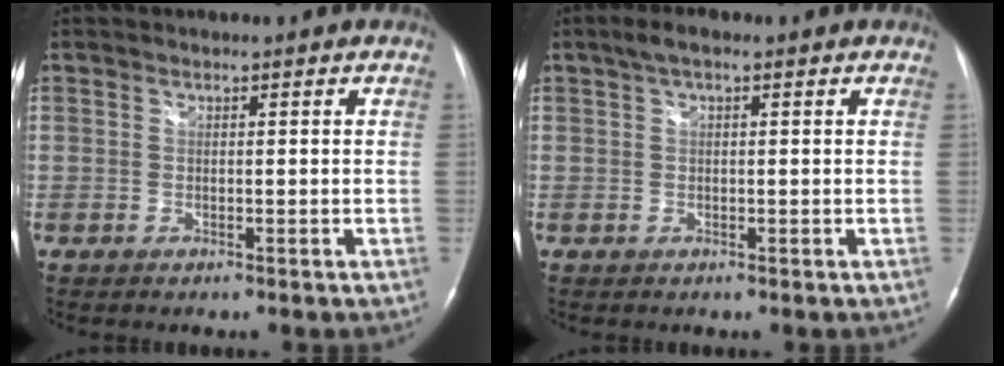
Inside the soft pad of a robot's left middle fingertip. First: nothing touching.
{"total": 3.0, "force": [1.6, 0.8, 2.3], "torque": [-0.048, 0.024, 0.026]}